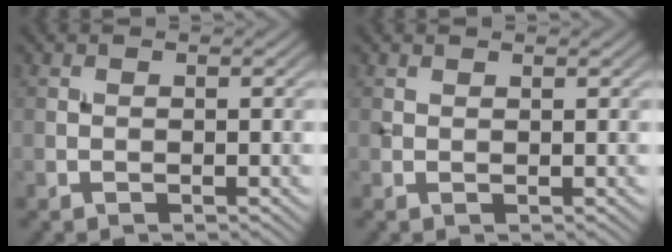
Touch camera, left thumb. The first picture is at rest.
{"total": 0.6, "force": [0.6, 0.2, 0.2], "torque": [-0.006, 0.000, 0.012]}